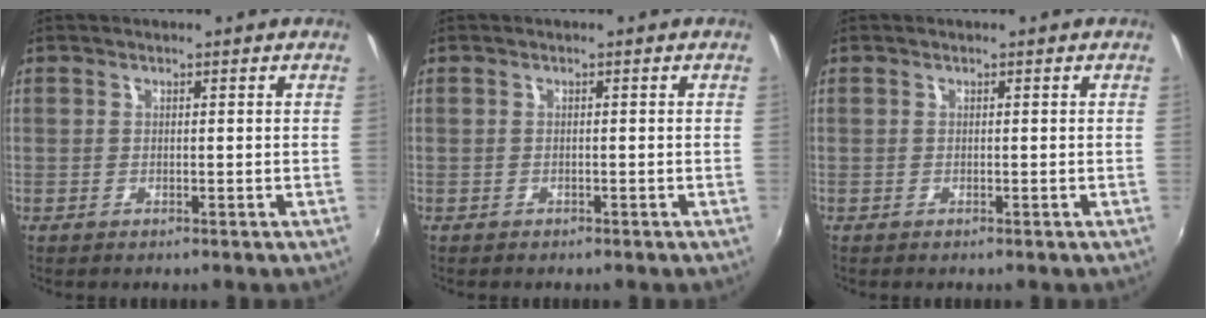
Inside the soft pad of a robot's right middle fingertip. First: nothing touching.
{"total": 0.7, "force": [-0.6, 0.3, 0.1], "torque": [-0.005, 0.000, -0.008]}
{"total": 0.0}